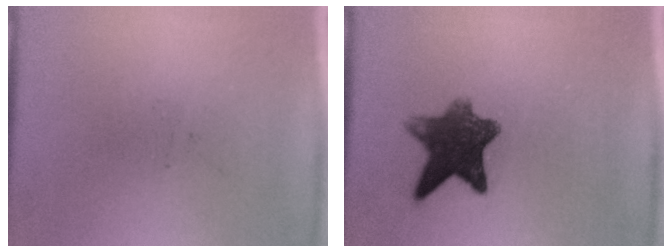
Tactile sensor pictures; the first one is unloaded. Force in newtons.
{"total": 8.7}